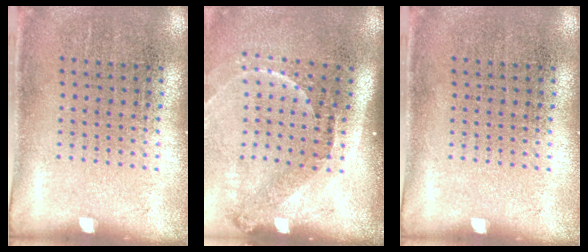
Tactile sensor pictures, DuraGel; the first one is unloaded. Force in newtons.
{"total": 2.2, "press": 1.5, "slide": 1.6}
{"total": 0.0}